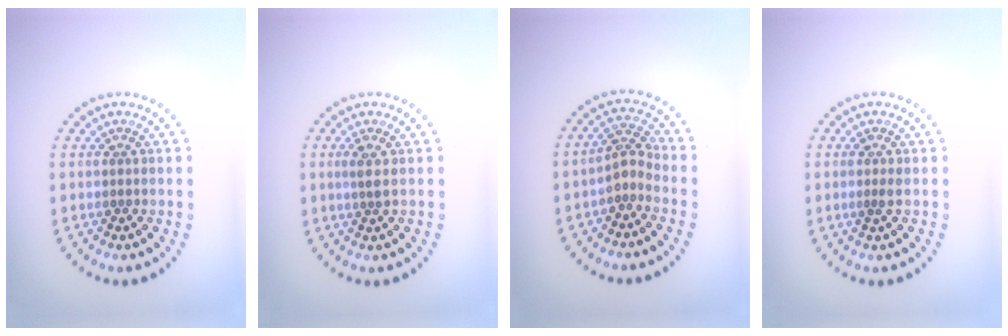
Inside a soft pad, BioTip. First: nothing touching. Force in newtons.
{"total": 1.3, "press": 1.0, "slide": 0.9}
{"total": 2.2, "press": 1.6, "slide": 1.6}
{"total": 1.0, "press": 0.8, "slide": 0.5}